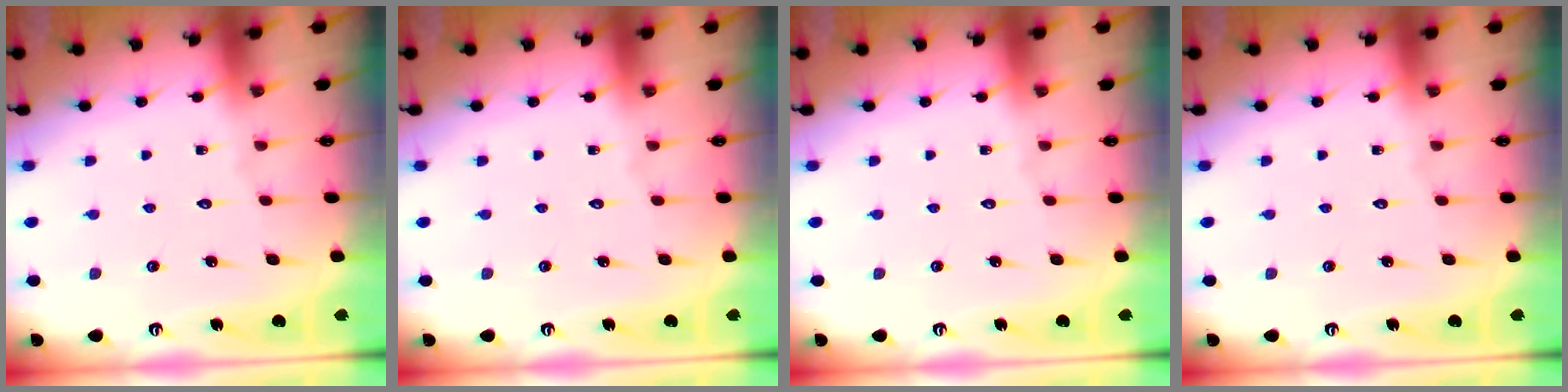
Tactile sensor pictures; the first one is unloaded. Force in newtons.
{"total": 0.0}
{"total": 0.0}
{"total": 0.0}